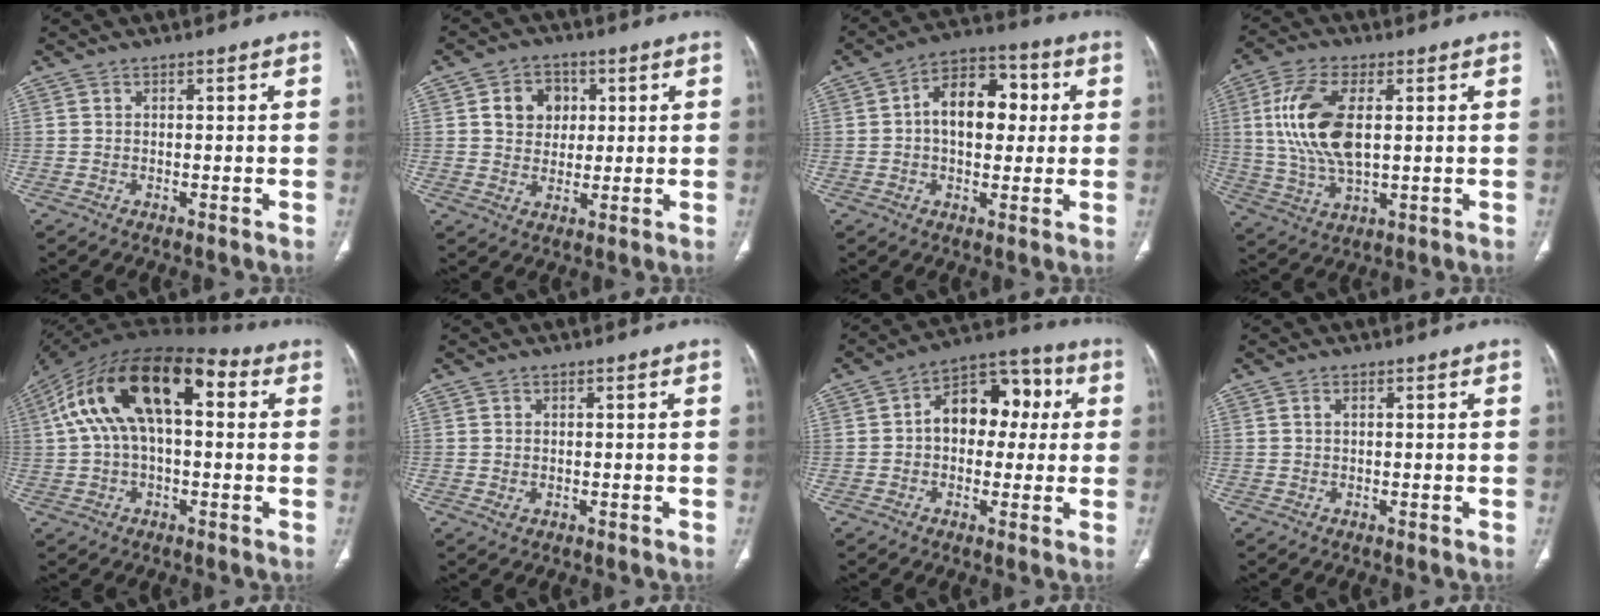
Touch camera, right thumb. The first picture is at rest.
{"total": 7.4, "force": [2.0, 6.1, 3.6], "torque": [-0.024, -0.003, 0.032]}
{"total": 12.8, "force": [1.6, 8.0, 9.8], "torque": [-0.123, 0.026, 0.017]}
{"total": 14.6, "force": [2.3, 7.1, 12.5], "torque": [-0.264, -0.004, 0.050]}
{"total": 20.7, "force": [4.5, 10.5, 17.3], "torque": [-0.304, 0.049, 0.061]}
{"total": 1.1, "force": [-0.1, 0.8, 0.8], "torque": [-0.020, 0.002, 0.002]}
{"total": 13.1, "force": [1.6, 8.9, 9.5], "torque": [-0.096, 0.036, 0.012]}
{"total": 0.7, "force": [0.2, 0.4, 0.6], "torque": [-0.013, 0.003, 0.004]}